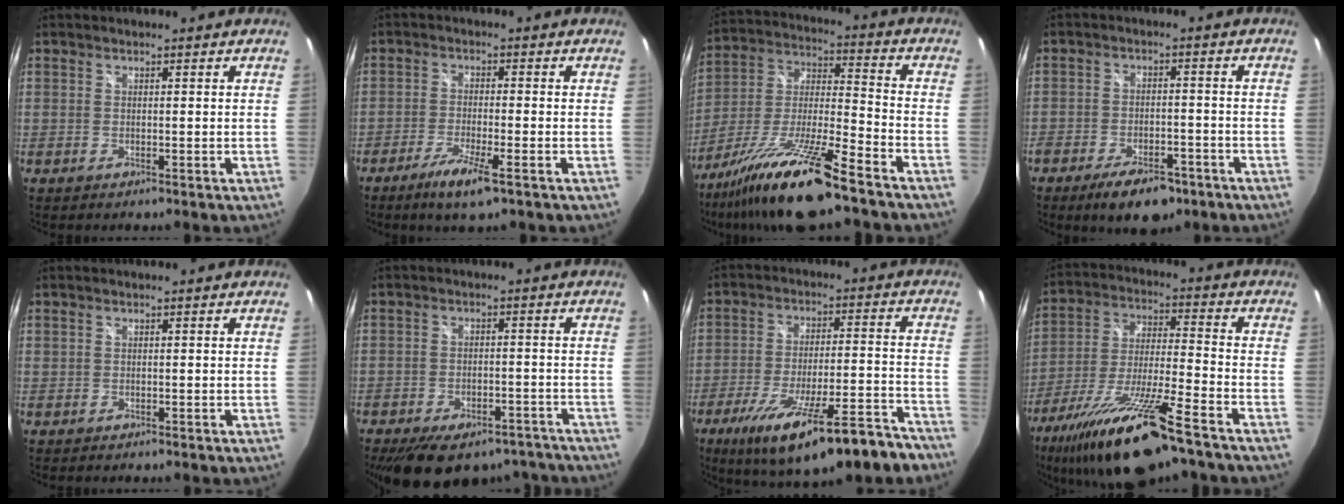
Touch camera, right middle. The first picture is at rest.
{"total": 6.6, "force": [-4.1, 0.8, 5.1], "torque": [-0.116, -0.016, -0.076]}
{"total": 19.0, "force": [-14.0, 1.2, 12.8], "torque": [-0.241, -0.024, -0.252]}
{"total": 10.0, "force": [-7.0, 4.2, 5.7], "torque": [-0.122, -0.009, -0.105]}
{"total": 0.0}
{"total": 18.6, "force": [-14.5, 8.4, 8.0], "torque": [-0.161, 0.007, -0.178]}
{"total": 21.7, "force": [-15.8, 4.3, 14.2], "torque": [-0.240, -0.041, -0.226]}
{"total": 19.9, "force": [-14.3, 2.4, 13.7], "torque": [-0.271, -0.042, -0.250]}